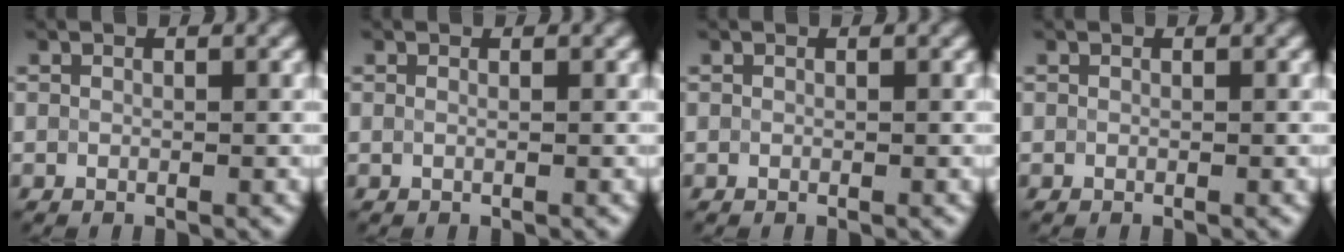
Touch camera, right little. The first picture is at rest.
{"total": 1.1, "force": [0.7, 0.6, 0.6], "torque": [0.002, -0.002, -0.009]}
{"total": 0.0}
{"total": 0.0}